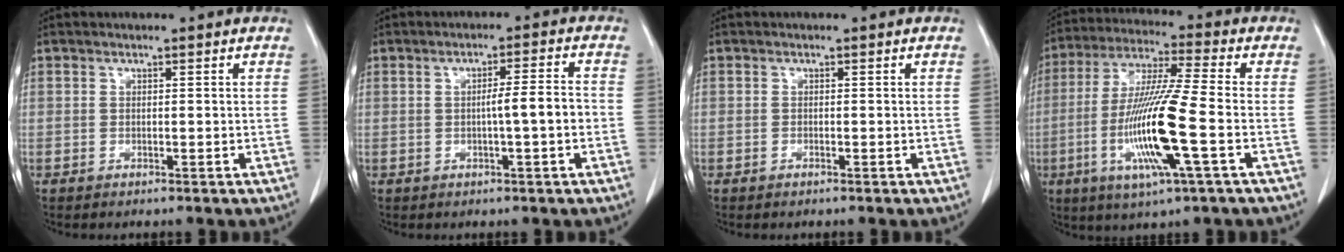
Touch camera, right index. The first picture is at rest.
{"total": 4.6, "force": [-0.7, -0.1, 4.5], "torque": [-0.067, 0.008, -0.013]}
{"total": 0.0}
{"total": 15.2, "force": [-4.0, 0.1, 14.7], "torque": [-0.302, -0.016, -0.080]}